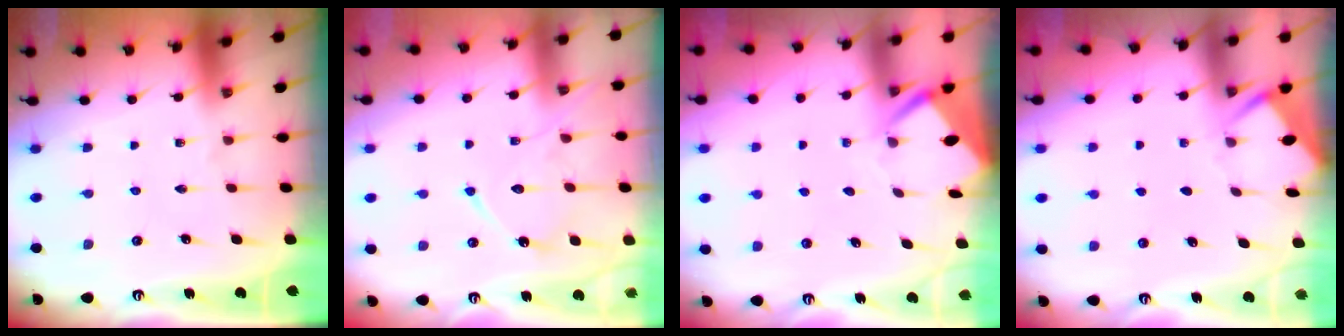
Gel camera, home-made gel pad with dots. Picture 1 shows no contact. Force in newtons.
{"total": 12.4, "press": 12.4, "slide": 0.9}
{"total": 3.7, "press": 3.7, "slide": 0.3}
{"total": 2.9, "press": 2.9, "slide": 0.3}